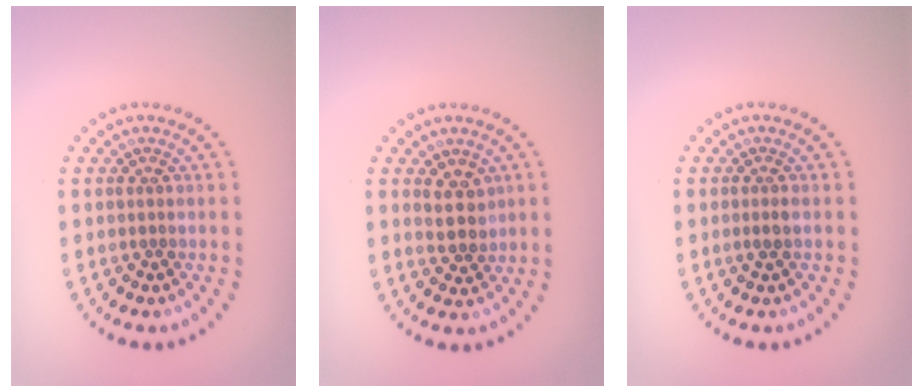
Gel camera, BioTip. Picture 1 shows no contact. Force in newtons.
{"total": 2.3, "press": 2.1, "slide": 0.8}
{"total": 1.0, "press": 0.8, "slide": 0.5}